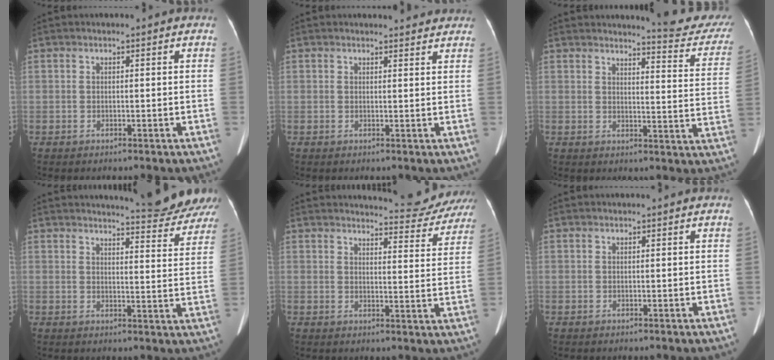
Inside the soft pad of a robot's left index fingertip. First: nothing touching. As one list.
[{"total": 4.4, "force": [4.2, 1.0, 0.8], "torque": [-0.006, 0.002, 0.038]}, {"total": 13.0, "force": [12.6, 0.6, 3.0], "torque": [-0.019, -0.088, 0.120]}, {"total": 10.9, "force": [10.6, 0.3, 2.4], "torque": [-0.025, -0.038, 0.113]}, {"total": 10.7, "force": [10.7, 0.9, 0.9], "torque": [0.001, -0.040, 0.110]}, {"total": 0.0}]